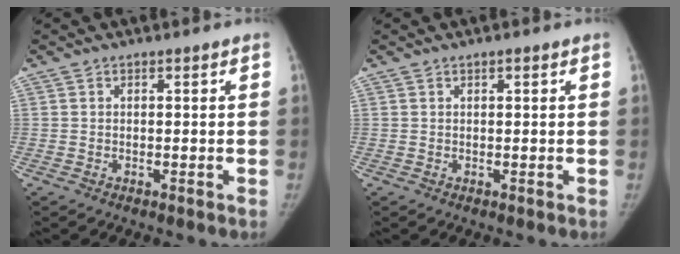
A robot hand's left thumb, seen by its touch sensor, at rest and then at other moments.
{"total": 0.7, "force": [0.4, 0.2, 0.6], "torque": [-0.009, 0.000, 0.005]}